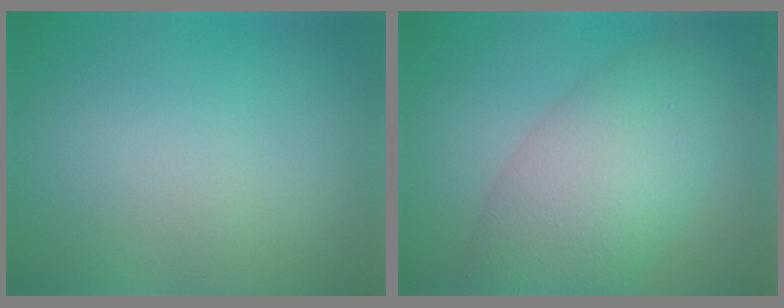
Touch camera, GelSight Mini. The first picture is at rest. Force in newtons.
{"total": 7.4, "press": 7.4, "slide": 0.2}